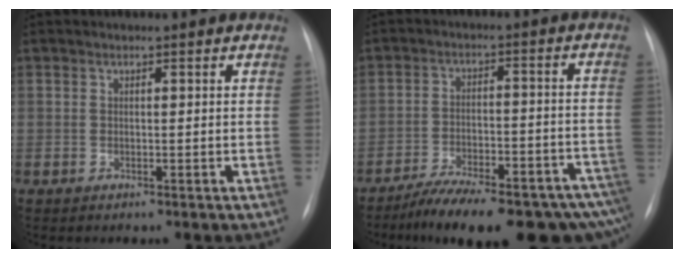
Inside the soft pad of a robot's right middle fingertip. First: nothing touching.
{"total": 20.9, "force": [-16.2, 4.8, 12.2], "torque": [-0.128, 0.012, -0.227]}